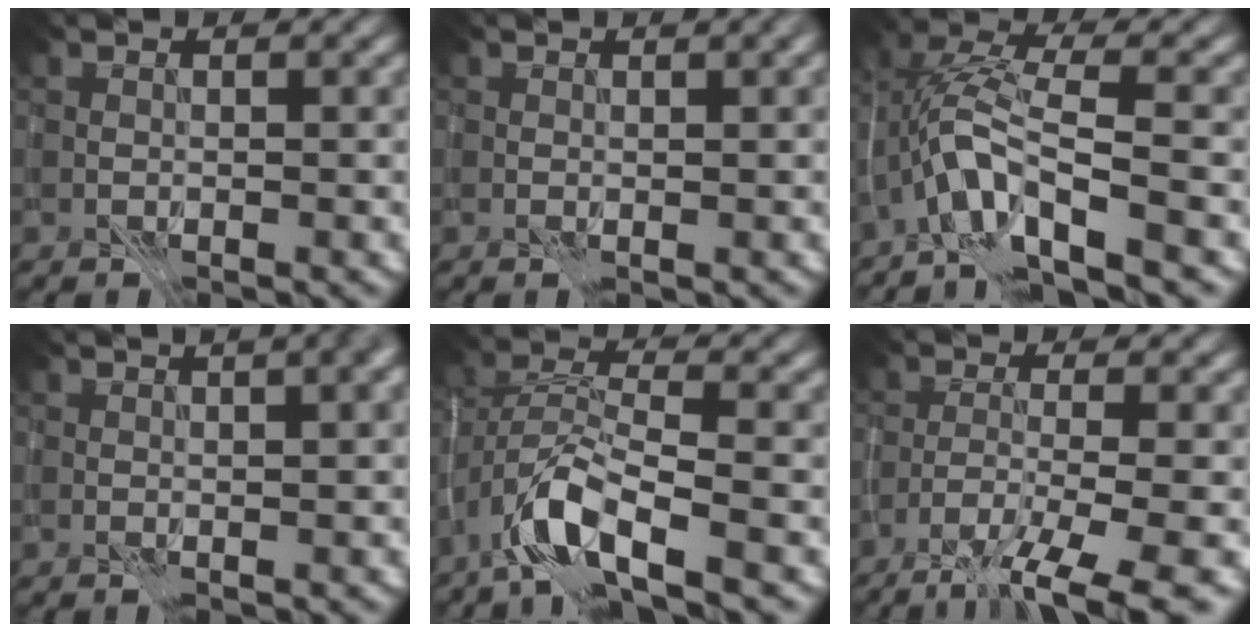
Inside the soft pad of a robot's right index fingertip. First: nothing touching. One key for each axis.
{"total": 1.2, "fx": 0.5, "fy": 0.4, "fz": 1.1, "tx": -0.009, "ty": 0.001, "tz": 0.007}
{"total": 7.5, "fx": -2.8, "fy": 2.5, "fz": 6.5, "tx": -0.126, "ty": 0.015, "tz": -0.062}
{"total": 6.2, "fx": 1.9, "fy": 2.9, "fz": 5.2, "tx": -0.023, "ty": 0.036, "tz": -0.004}
{"total": 6.7, "fx": -3.6, "fy": 2.3, "fz": 5.2, "tx": -0.104, "ty": 0.005, "tz": -0.075}
{"total": 7.6, "fx": -4.9, "fy": 1.5, "fz": 5.6, "tx": -0.087, "ty": 0.001, "tz": -0.081}